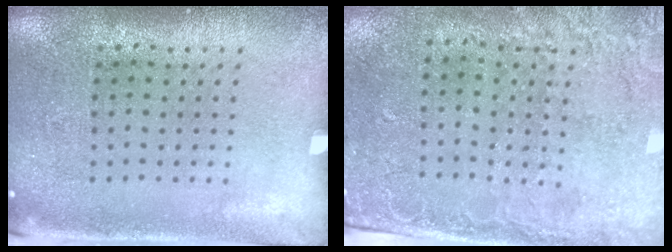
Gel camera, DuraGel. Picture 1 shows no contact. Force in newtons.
{"total": 2.6, "press": 2.1, "slide": 1.4}